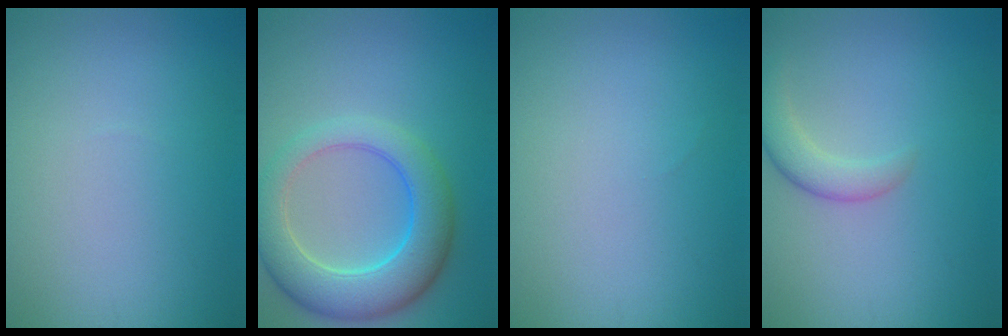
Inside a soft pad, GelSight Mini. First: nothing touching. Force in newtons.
{"total": 7.0, "press": 7.0, "slide": 0.3}
{"total": 0.0}
{"total": 2.6, "press": 2.6, "slide": 0.2}